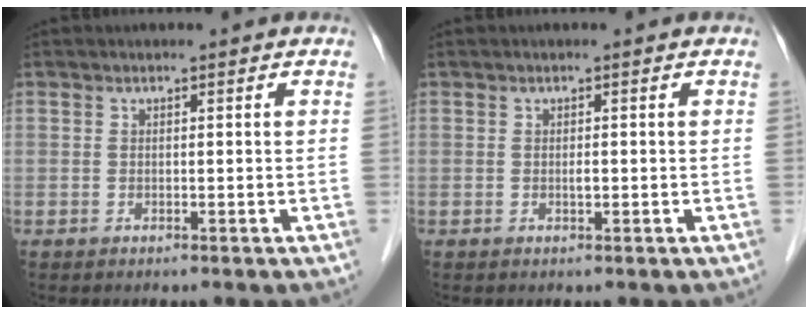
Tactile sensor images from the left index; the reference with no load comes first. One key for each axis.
{"total": 0.6, "fx": -0.2, "fy": 0.2, "fz": 0.6, "tx": -0.011, "ty": 0.001, "tz": -0.004}